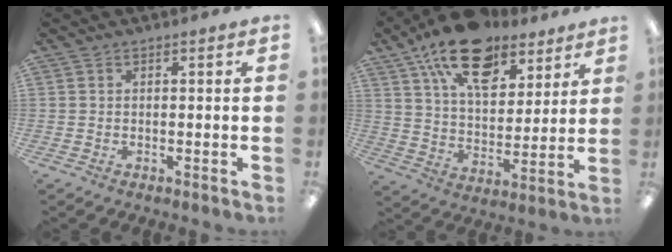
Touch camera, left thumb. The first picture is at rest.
{"total": 19.3, "force": [13.2, 9.7, 10.2], "torque": [-0.175, -0.064, 0.234]}